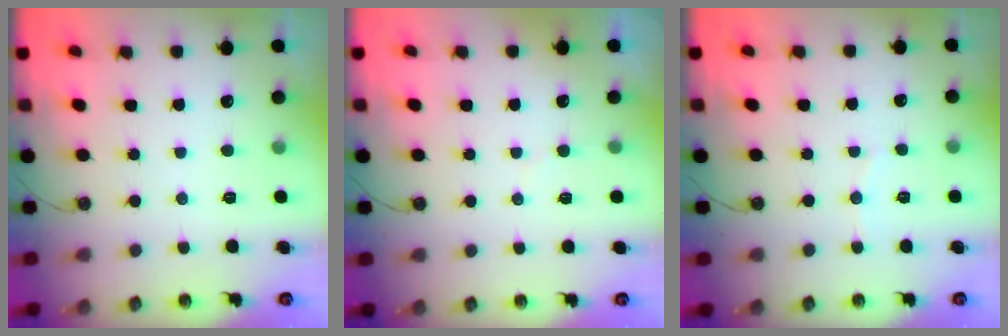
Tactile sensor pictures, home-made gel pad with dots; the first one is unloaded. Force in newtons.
{"total": 2.7, "press": 2.6, "slide": 0.3}
{"total": 3.7, "press": 3.7, "slide": 0.3}